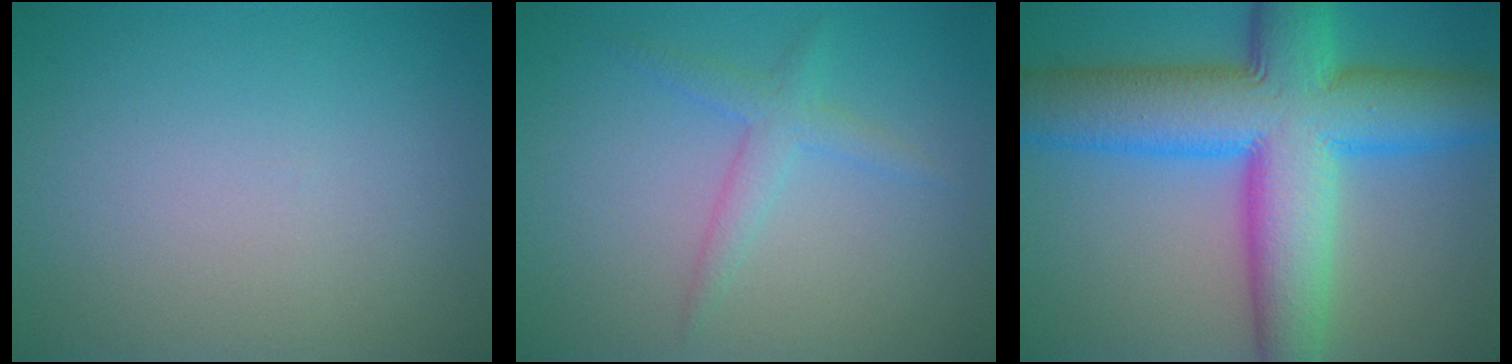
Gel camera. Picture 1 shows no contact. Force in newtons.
{"total": 2.0, "press": 2.0, "slide": 0.1}
{"total": 13.3, "press": 13.3, "slide": 0.2}